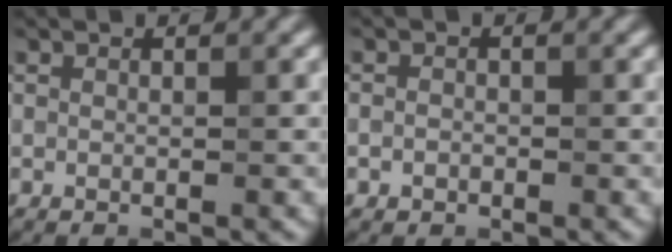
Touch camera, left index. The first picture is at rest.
{"total": 0.9, "force": [-0.4, 0.8, 0.3], "torque": [-0.002, -0.003, -0.009]}